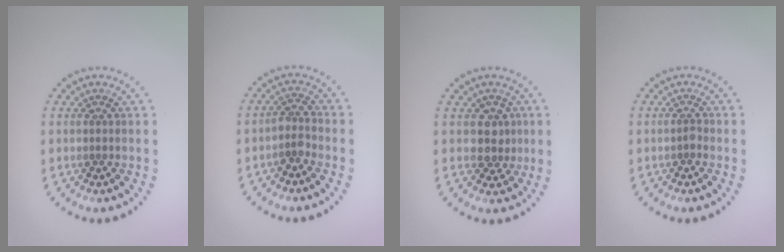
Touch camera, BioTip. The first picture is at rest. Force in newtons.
{"total": 1.8, "press": 1.3, "slide": 1.2}
{"total": 2.2, "press": 1.9, "slide": 1.2}
{"total": 0.6, "press": 0.5, "slide": 0.3}